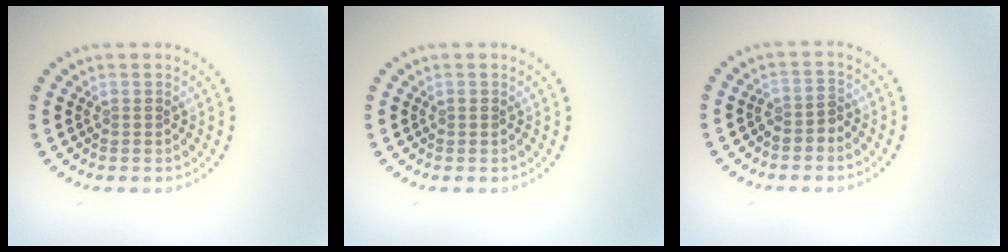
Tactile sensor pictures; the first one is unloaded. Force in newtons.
{"total": 0.5, "press": 0.5, "slide": 0.0}
{"total": 1.5, "press": 1.2, "slide": 0.8}